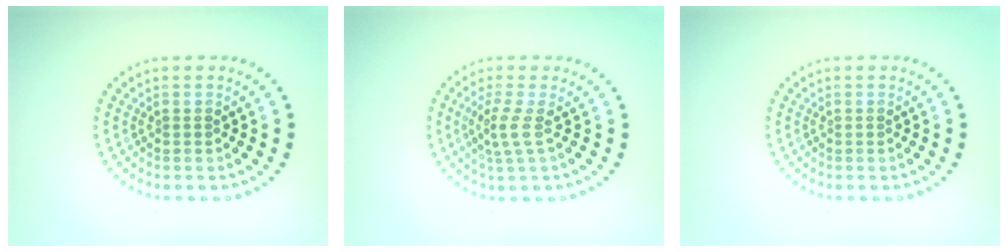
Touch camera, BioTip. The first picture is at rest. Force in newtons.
{"total": 2.1, "press": 1.6, "slide": 1.5}
{"total": 0.0}